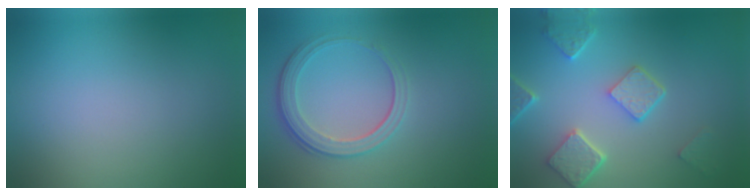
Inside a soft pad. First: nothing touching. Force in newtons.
{"total": 3.8, "press": 2.8, "slide": 2.6}
{"total": 4.8, "press": 3.7, "slide": 2.9}